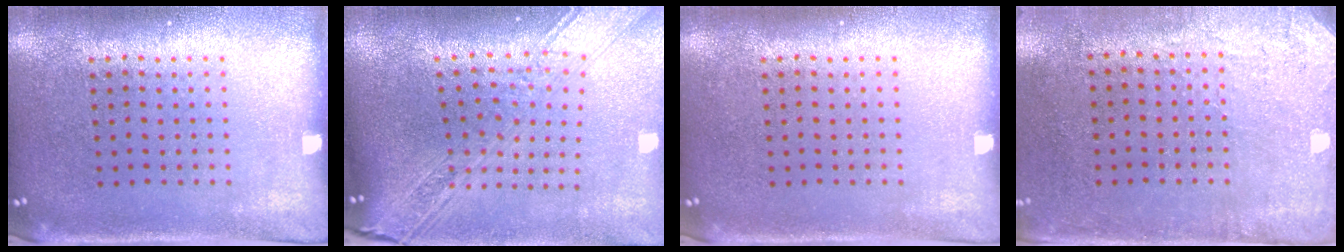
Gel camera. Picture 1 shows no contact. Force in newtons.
{"total": 3.2, "press": 2.4, "slide": 2.1}
{"total": 0.0}
{"total": 2.8, "press": 2.3, "slide": 1.6}